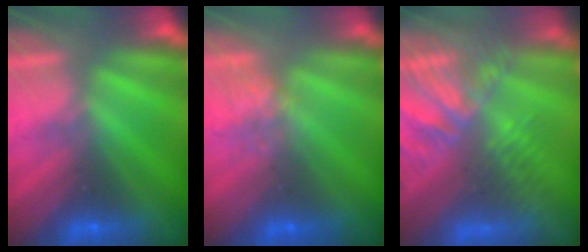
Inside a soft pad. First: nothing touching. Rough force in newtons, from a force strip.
{"total": 2.4}
{"total": 8.1}